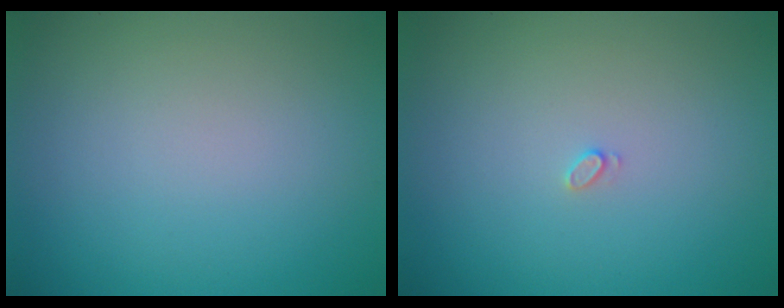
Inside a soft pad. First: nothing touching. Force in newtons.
{"total": 0.6, "press": 0.6, "slide": 0.1}